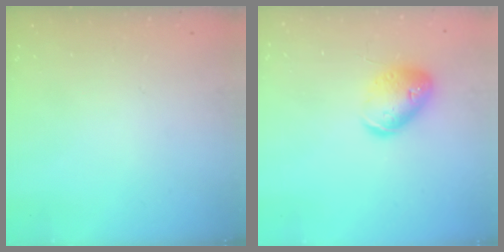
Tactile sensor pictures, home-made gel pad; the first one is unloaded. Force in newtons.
{"total": 13.8, "press": 13.7, "slide": 2.1}